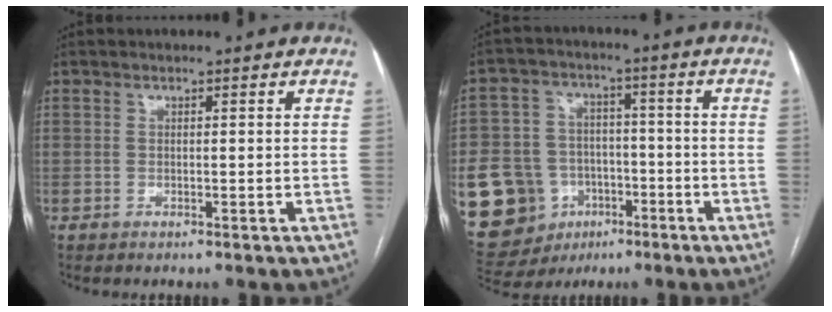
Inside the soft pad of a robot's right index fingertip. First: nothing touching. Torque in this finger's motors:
{"motor_torque": [0.32, -0.38, -0.49, -0.21]}